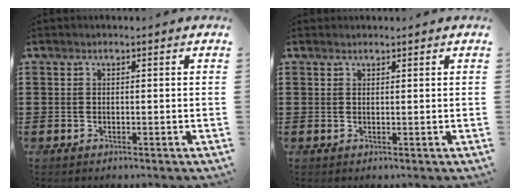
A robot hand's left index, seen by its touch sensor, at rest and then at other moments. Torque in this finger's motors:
{"motor_torque": [0.22, -0.25, 0.12, 0.05]}